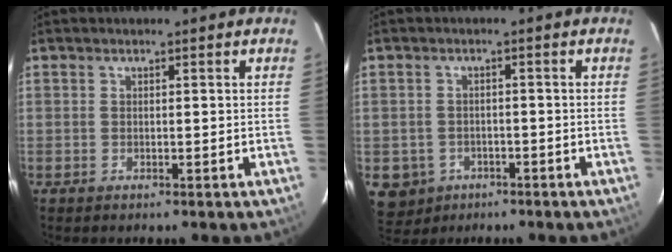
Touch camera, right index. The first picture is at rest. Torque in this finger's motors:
{"motor_torque": [-0.16, -0.06, -0.69, -0.21]}